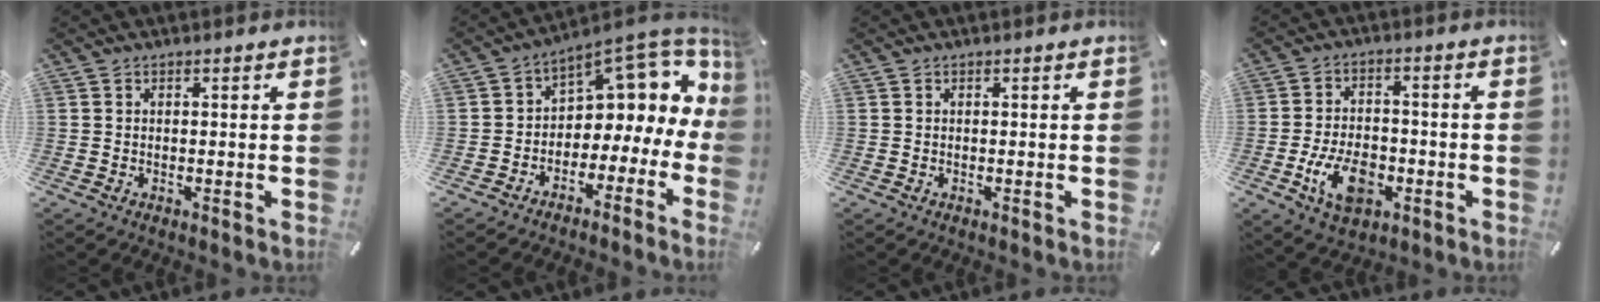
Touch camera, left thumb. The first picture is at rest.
{"total": 8.1, "force": [4.4, 5.2, 4.3], "torque": [-0.061, -0.050, 0.073]}
{"total": 0.0}
{"total": 10.7, "force": [-3.9, 6.7, 7.4], "torque": [-0.150, 0.007, -0.068]}